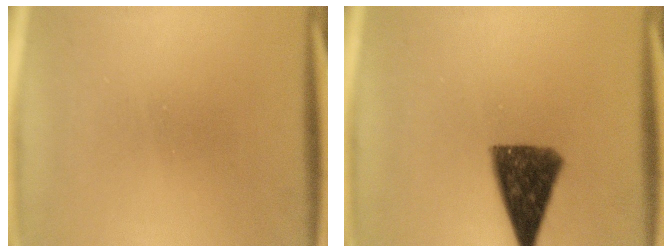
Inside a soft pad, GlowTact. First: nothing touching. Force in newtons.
{"total": 10.6}